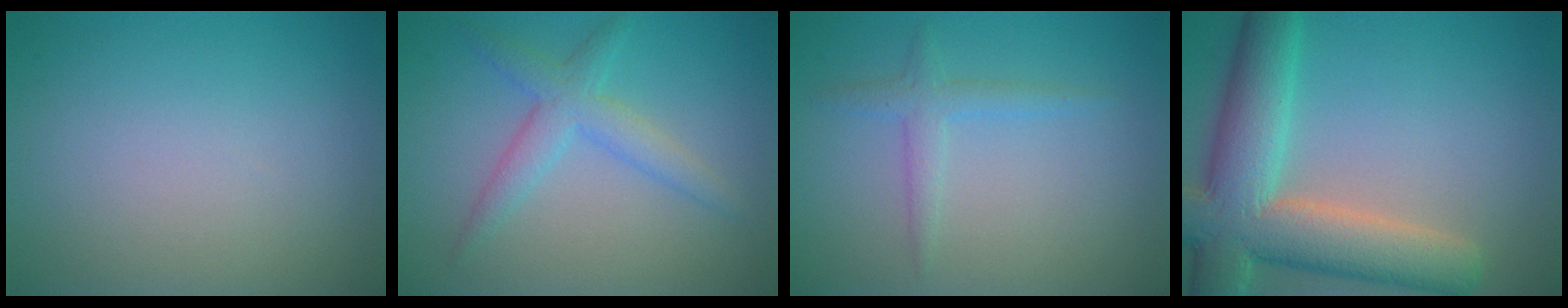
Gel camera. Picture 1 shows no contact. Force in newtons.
{"total": 3.2, "press": 3.2, "slide": 0.1}
{"total": 1.8, "press": 1.7, "slide": 0.1}
{"total": 10.2, "press": 10.2, "slide": 0.9}